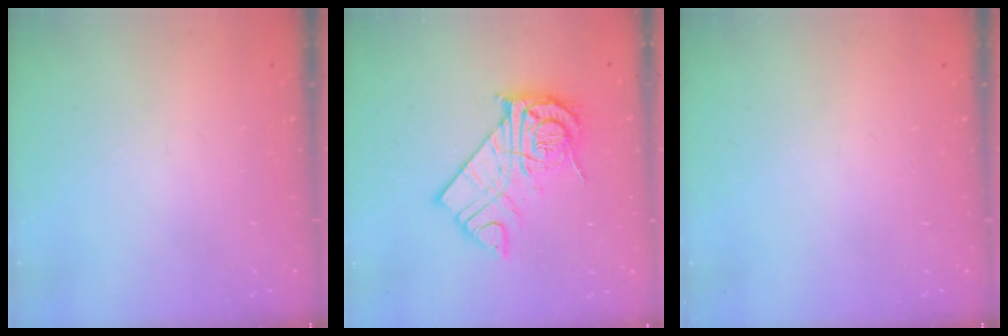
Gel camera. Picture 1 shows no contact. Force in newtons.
{"total": 15.6, "press": 15.5, "slide": 1.7}
{"total": 0.0}